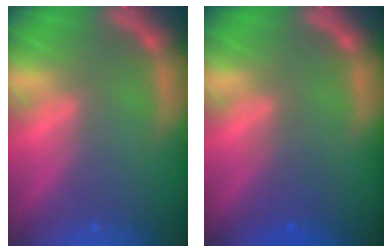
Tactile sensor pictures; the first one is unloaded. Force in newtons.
{"total": 2.0}